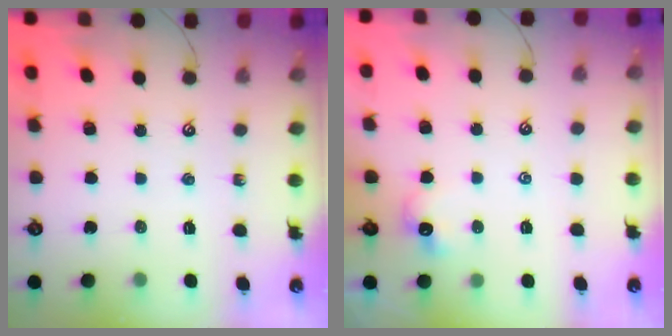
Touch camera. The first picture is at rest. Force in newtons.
{"total": 0.6, "press": 0.3, "slide": 0.5}